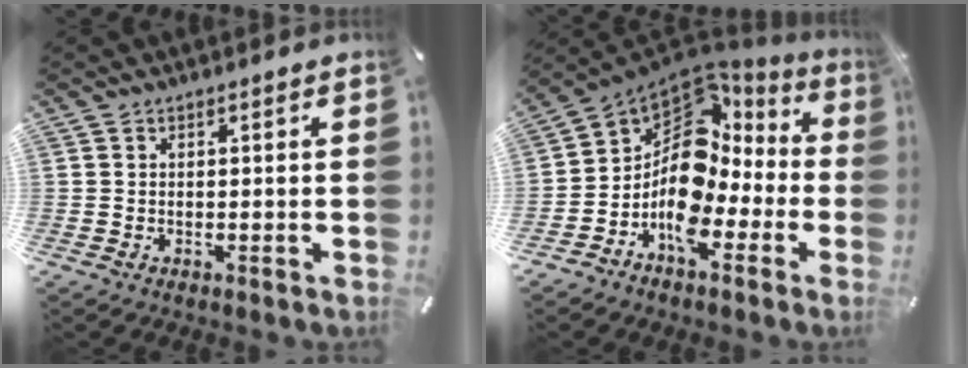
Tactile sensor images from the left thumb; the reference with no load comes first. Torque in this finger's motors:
{"motor_torque": [1.50, 3.51, 1.61, 1.15, 0.23]}